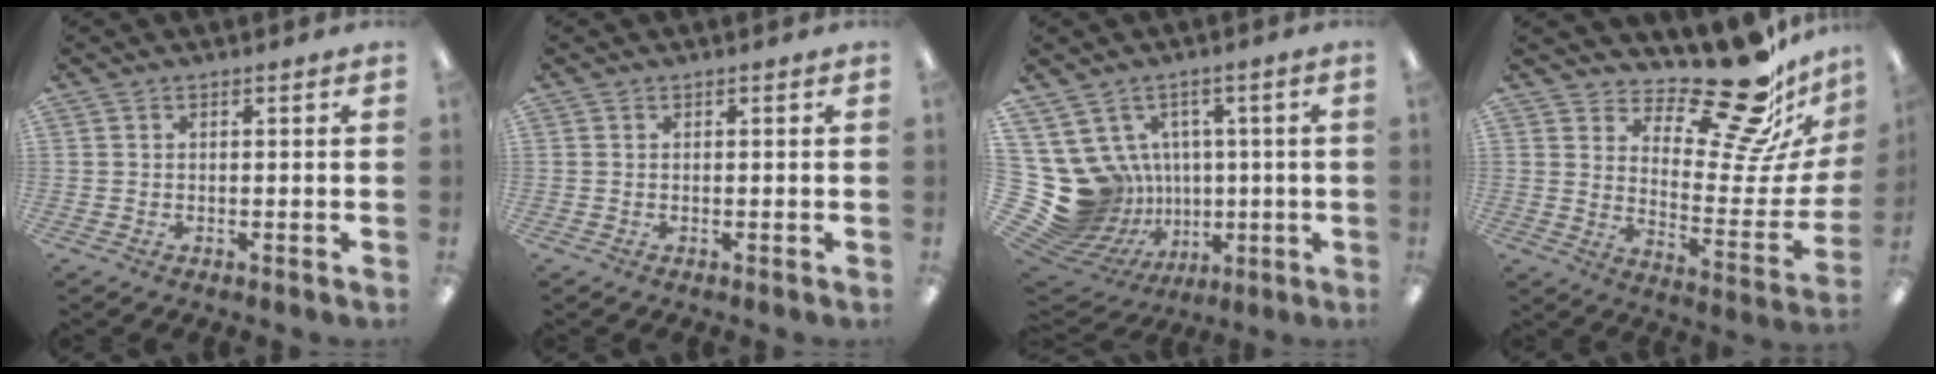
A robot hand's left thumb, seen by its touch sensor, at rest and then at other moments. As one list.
[{"total": 0.0}, {"total": 16.3, "force": [0.9, 15.3, 5.6], "torque": [-0.153, -0.022, 0.057]}, {"total": 22.9, "force": [18.2, 6.8, 12.0], "torque": [-0.144, -0.145, 0.295]}]